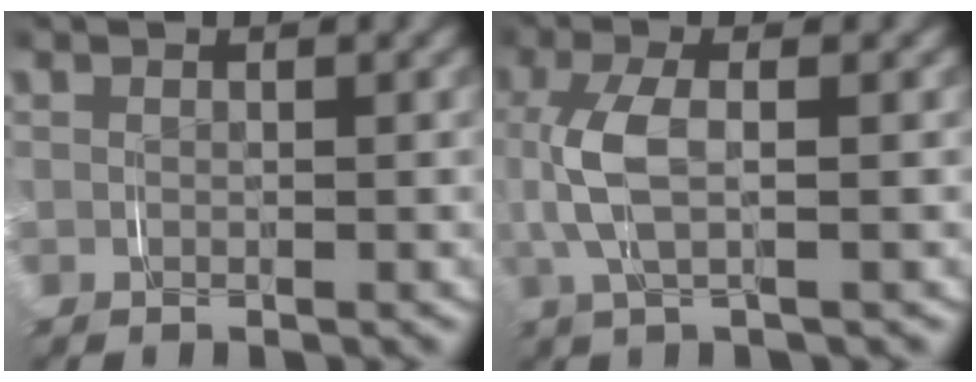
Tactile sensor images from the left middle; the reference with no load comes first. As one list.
[{"total": 4.6, "force": [0.3, 1.5, 4.3], "torque": [-0.114, 0.001, 0.009]}]